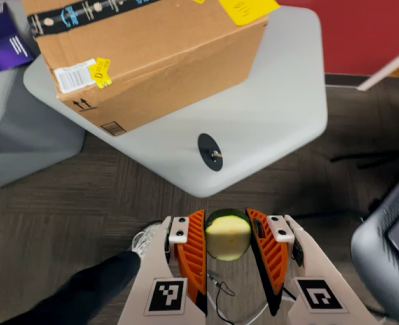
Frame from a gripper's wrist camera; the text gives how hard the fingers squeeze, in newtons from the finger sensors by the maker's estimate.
{"total": 12.1, "left": 12.2, "right": 12.0}